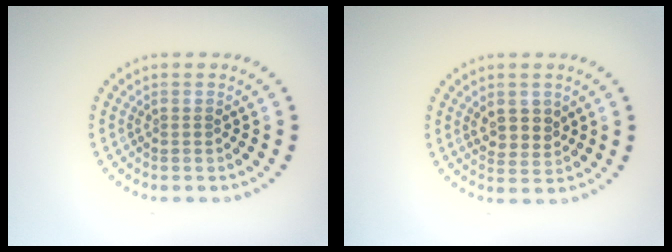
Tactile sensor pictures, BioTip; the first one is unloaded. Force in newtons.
{"total": 2.6, "press": 2.4, "slide": 1.0}